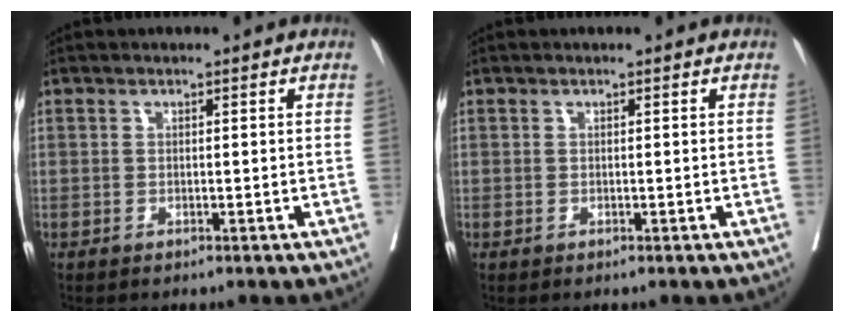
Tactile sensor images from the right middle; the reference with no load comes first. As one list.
[{"total": 0.0}]